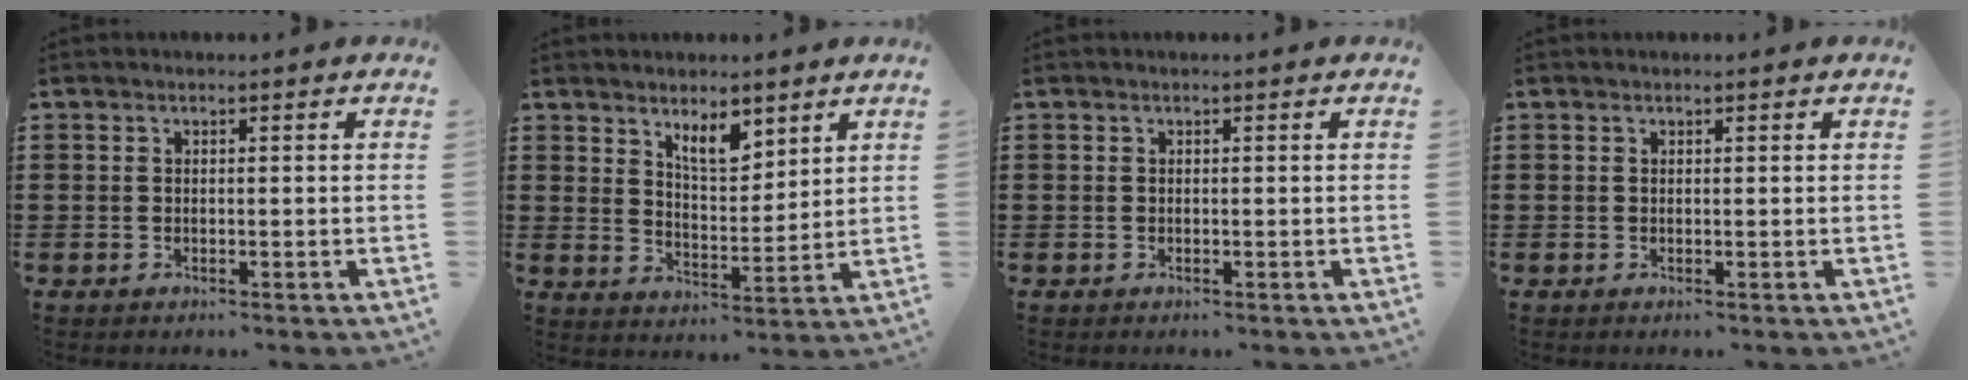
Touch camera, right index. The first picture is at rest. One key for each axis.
{"total": 6.3, "fx": 4.6, "fy": 2.5, "fz": 3.4, "tx": -0.055, "ty": -0.016, "tz": 0.080}
{"total": 0.0}
{"total": 0.0}